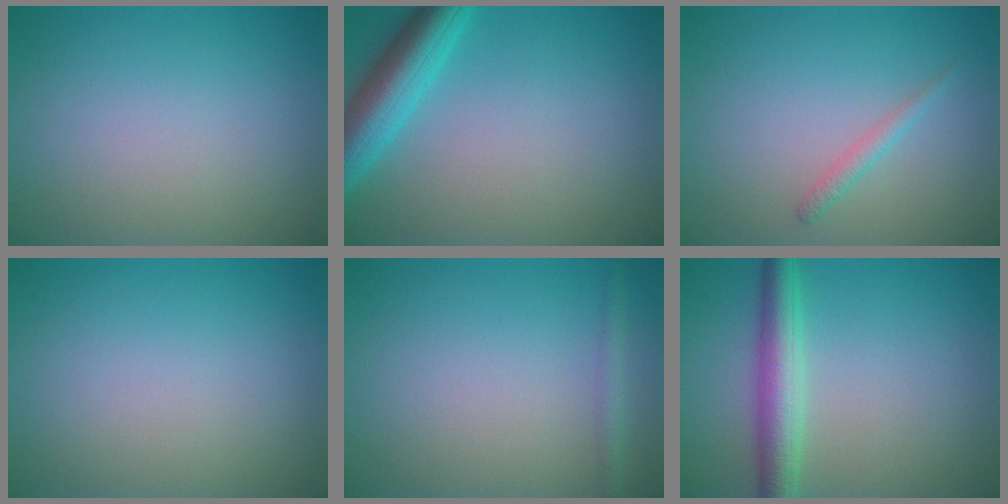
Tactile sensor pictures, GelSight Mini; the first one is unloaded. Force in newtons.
{"total": 5.5, "press": 5.5, "slide": 0.3}
{"total": 1.2, "press": 1.2, "slide": 0.1}
{"total": 0.0}
{"total": 1.3, "press": 1.3, "slide": 0.1}
{"total": 4.2, "press": 4.2, "slide": 0.1}